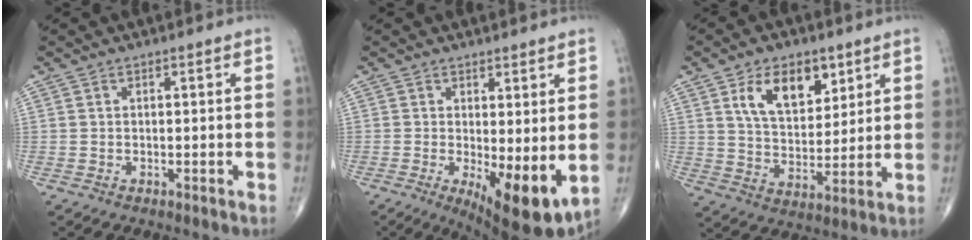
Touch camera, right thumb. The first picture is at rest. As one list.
[{"total": 10.2, "force": [-1.2, 3.5, 9.5], "torque": [-0.138, -0.028, -0.007]}, {"total": 12.3, "force": [5.9, 7.1, 8.1], "torque": [-0.105, -0.031, 0.110]}]